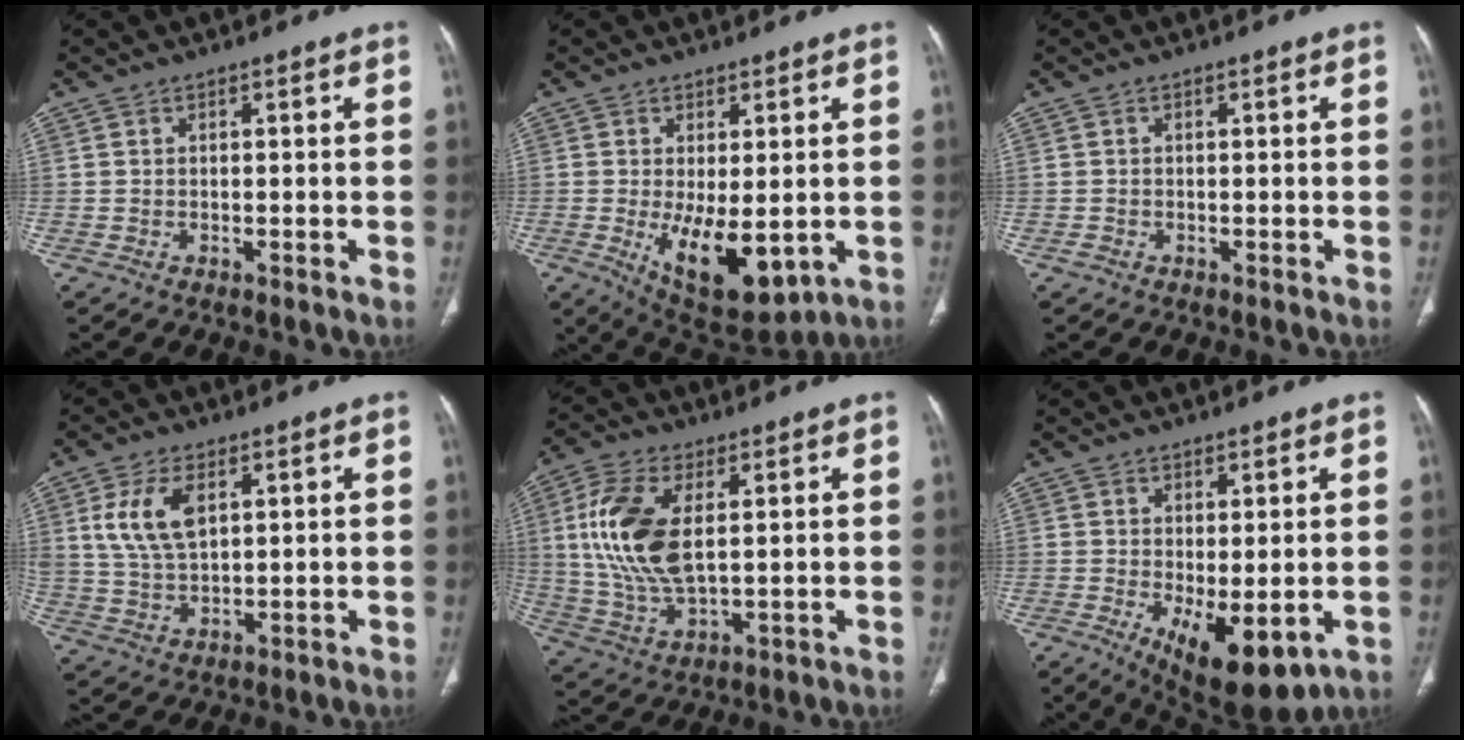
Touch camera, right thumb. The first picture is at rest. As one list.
[{"total": 12.1, "force": [-2.2, 5.6, 10.5], "torque": [-0.151, -0.026, -0.010]}, {"total": 0.8, "force": [-0.4, 0.6, 0.2], "torque": [-0.004, 0.001, -0.008]}, {"total": 9.4, "force": [3.3, 5.1, 7.2], "torque": [-0.144, -0.009, 0.069]}, {"total": 15.1, "force": [3.0, 7.7, 12.7], "torque": [-0.269, -0.009, 0.064]}, {"total": 10.8, "force": [-2.8, 4.6, 9.3], "torque": [-0.132, -0.020, -0.025]}]